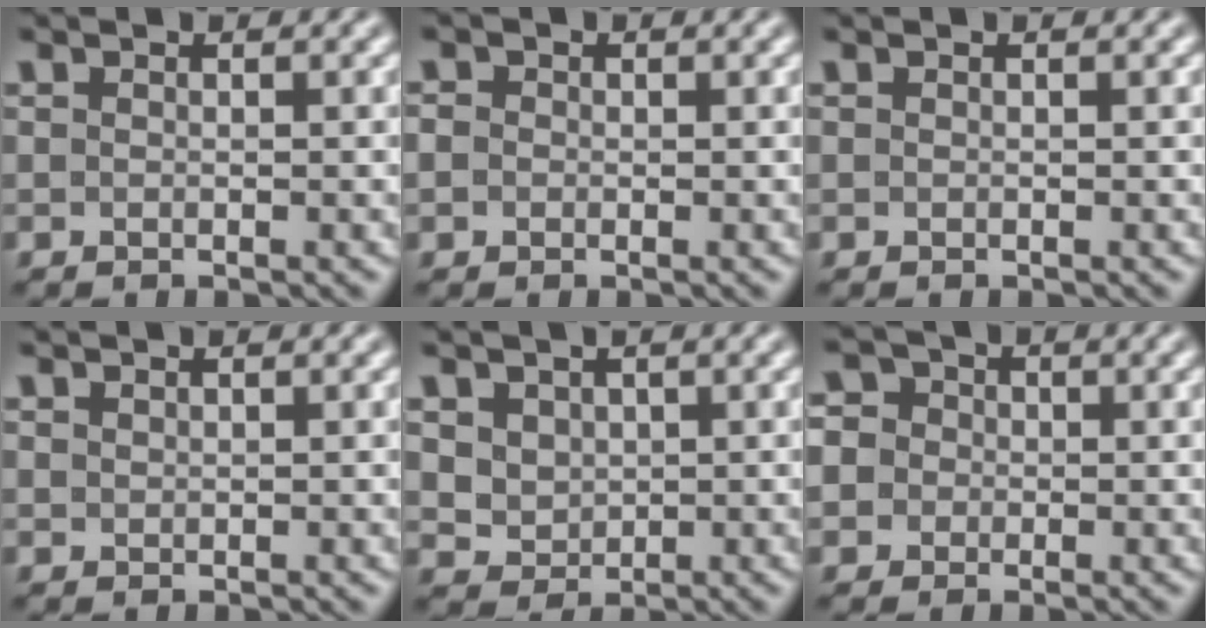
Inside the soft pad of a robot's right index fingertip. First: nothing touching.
{"total": 1.6, "force": [-0.2, 1.4, 0.6], "torque": [-0.018, -0.006, -0.004]}
{"total": 0.0}
{"total": 1.1, "force": [0.8, -0.7, -0.1], "torque": [0.011, -0.002, 0.024]}
{"total": 3.7, "force": [1.0, 3.2, 1.5], "torque": [-0.054, -0.028, 0.036]}
{"total": 7.5, "force": [0.5, 6.8, 3.2], "torque": [-0.079, -0.010, -0.001]}